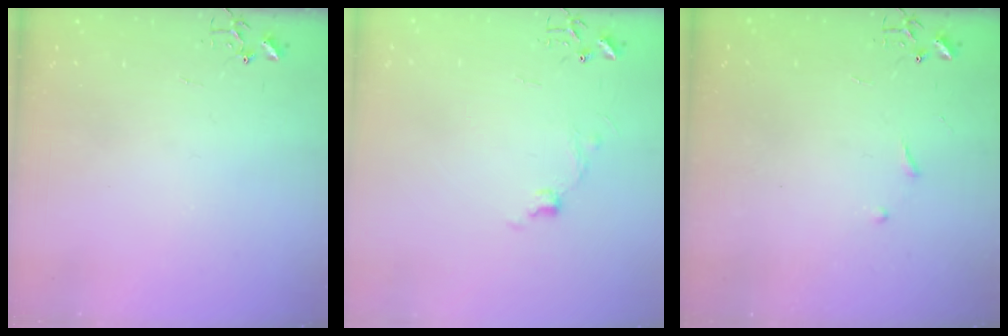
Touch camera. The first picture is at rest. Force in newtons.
{"total": 6.8, "press": 6.8, "slide": 0.7}
{"total": 4.0, "press": 3.9, "slide": 0.6}